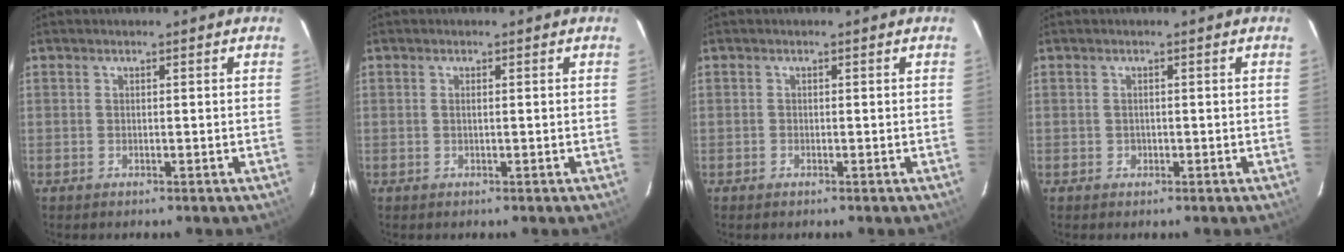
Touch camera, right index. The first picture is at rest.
{"total": 0.7, "force": [0.0, -0.1, 0.7], "torque": [-0.014, 0.001, 0.000]}
{"total": 0.5, "force": [-0.3, 0.4, 0.0], "torque": [-0.001, 0.000, -0.008]}
{"total": 0.9, "force": [-0.2, 0.8, 0.2], "torque": [-0.001, 0.001, 0.000]}